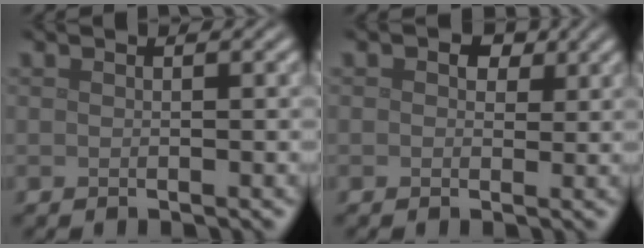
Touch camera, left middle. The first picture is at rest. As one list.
[{"total": 2.2, "force": [0.8, 1.6, 1.2], "torque": [-0.015, -0.002, 0.008]}]